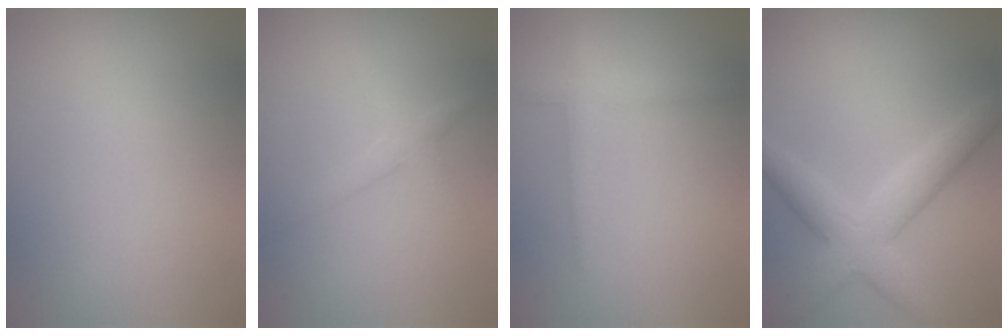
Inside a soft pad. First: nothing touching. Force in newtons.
{"total": 1.5, "press": 1.5, "slide": 0.1}
{"total": 2.1, "press": 2.1, "slide": 0.0}
{"total": 4.5, "press": 4.5, "slide": 0.2}